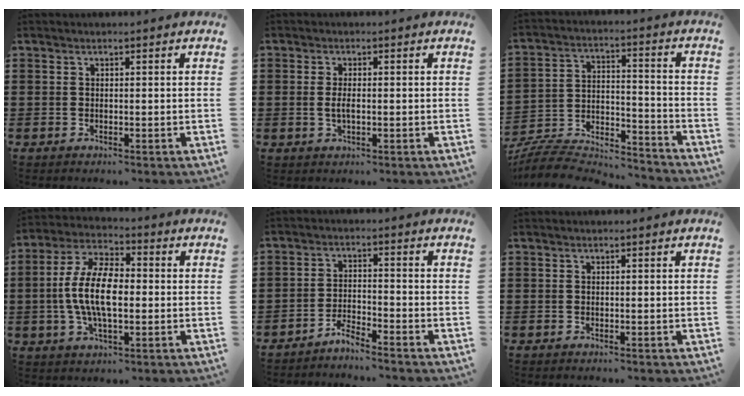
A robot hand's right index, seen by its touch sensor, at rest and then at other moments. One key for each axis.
{"total": 2.2, "fx": -0.1, "fy": 0.8, "fz": 2.0, "tx": -0.054, "ty": -0.006, "tz": -0.007}
{"total": 7.2, "fx": -6.8, "fy": 1.4, "fz": 1.6, "tx": -0.039, "ty": -0.002, "tz": -0.138}
{"total": 10.3, "fx": -0.8, "fy": 4.7, "fz": 9.1, "tx": -0.203, "ty": -0.001, "tz": -0.021}
{"total": 3.2, "fx": -3.2, "fy": -0.4, "fz": 0.1, "tx": -0.016, "ty": -0.001, "tz": -0.069}
{"total": 0.0}